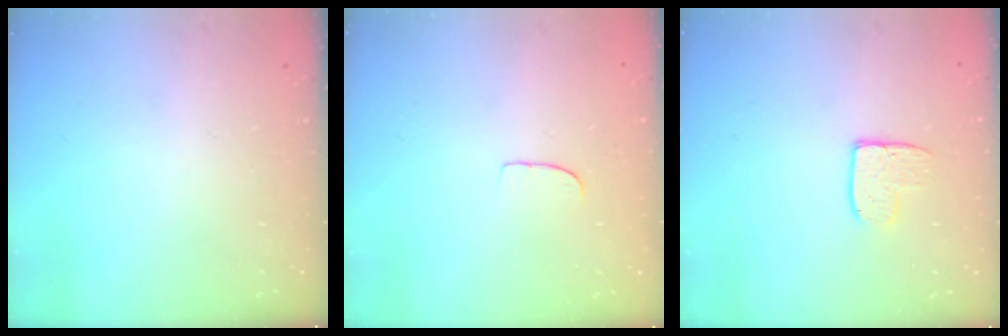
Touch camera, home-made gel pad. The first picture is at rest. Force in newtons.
{"total": 5.0, "press": 4.9, "slide": 0.5}
{"total": 7.9, "press": 7.9, "slide": 0.6}